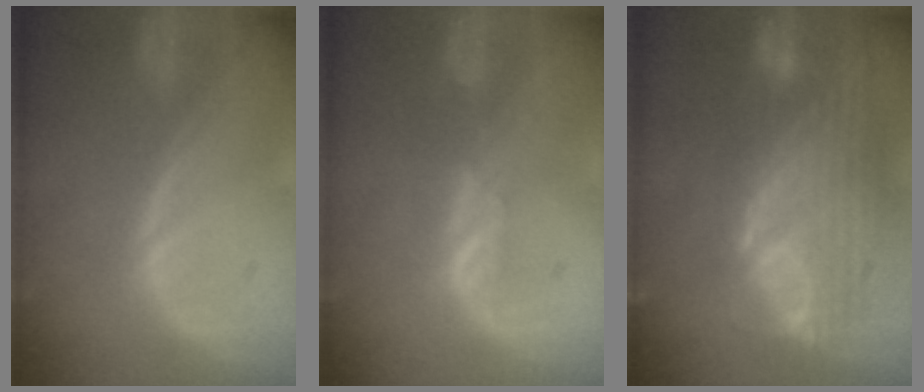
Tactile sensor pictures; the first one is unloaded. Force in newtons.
{"total": 2.3, "press": 2.1, "slide": 0.8}
{"total": 12.2, "press": 10.3, "slide": 6.5}